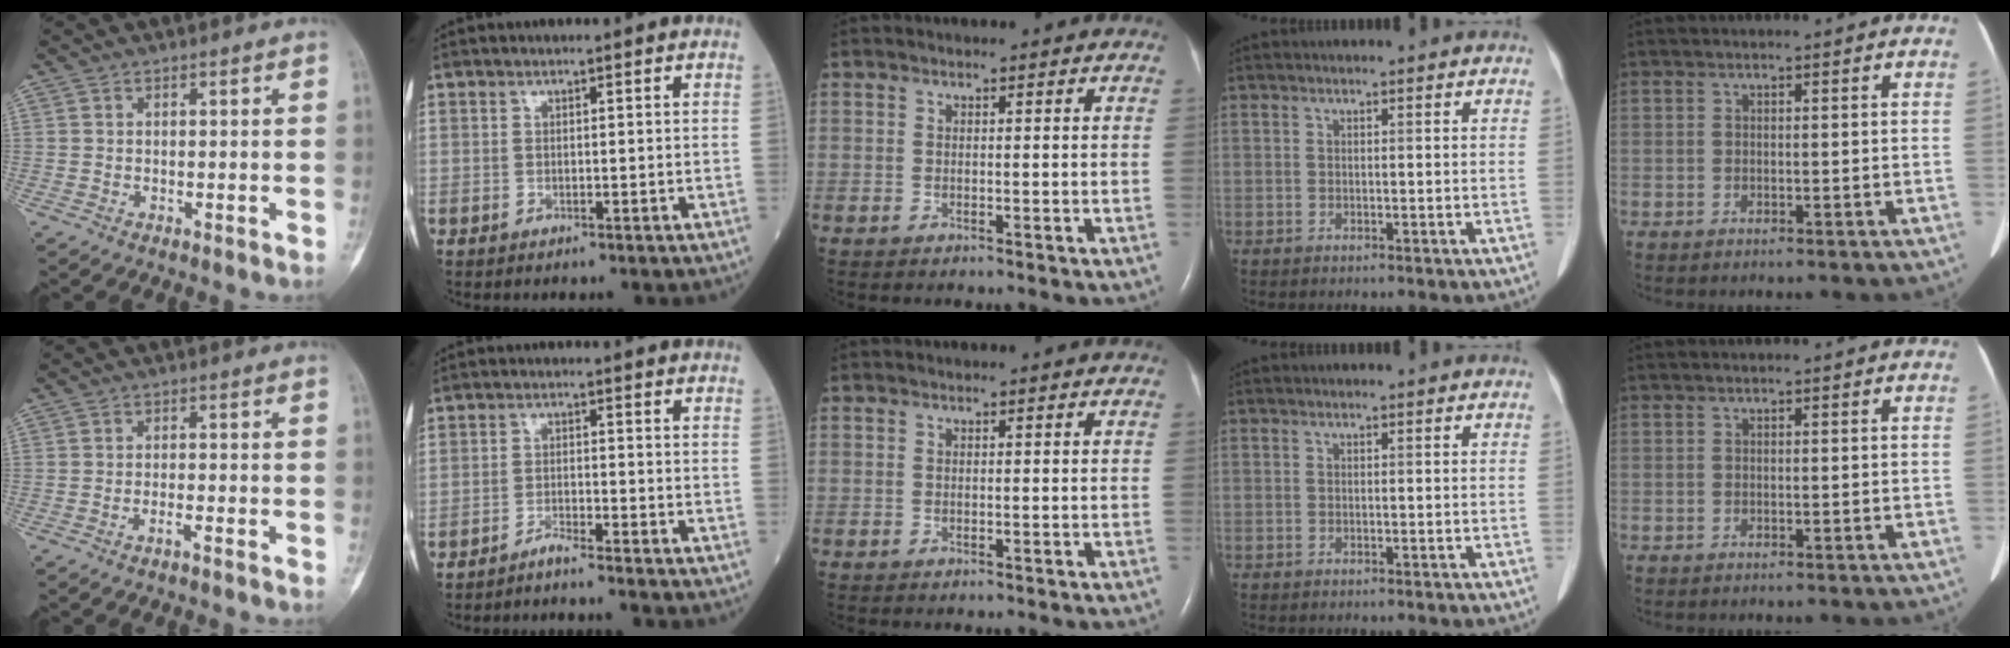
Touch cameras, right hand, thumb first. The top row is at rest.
{"thumb": {"total": 1.6, "force": [-1.2, 0.1, 1.0], "torque": [-0.023, 0.012, -0.022]}, "index": {"total": 3.2, "force": [-3.0, -1.0, 0.6], "torque": [-0.007, -0.006, -0.052]}}